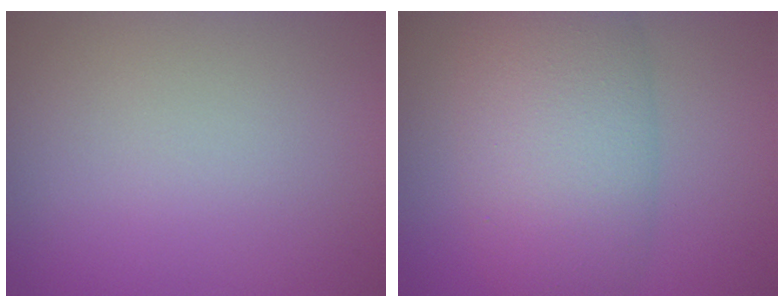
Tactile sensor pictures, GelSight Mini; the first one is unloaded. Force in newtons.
{"total": 9.3, "press": 9.3, "slide": 0.3}